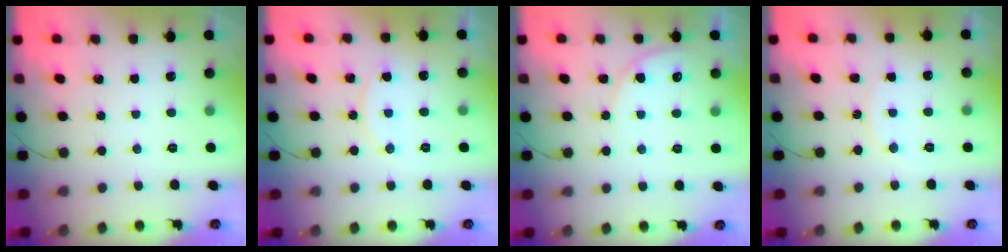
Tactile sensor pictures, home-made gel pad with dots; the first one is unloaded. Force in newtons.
{"total": 6.1, "press": 6.1, "slide": 0.5}
{"total": 5.6, "press": 5.6, "slide": 0.3}
{"total": 3.7, "press": 3.7, "slide": 0.4}